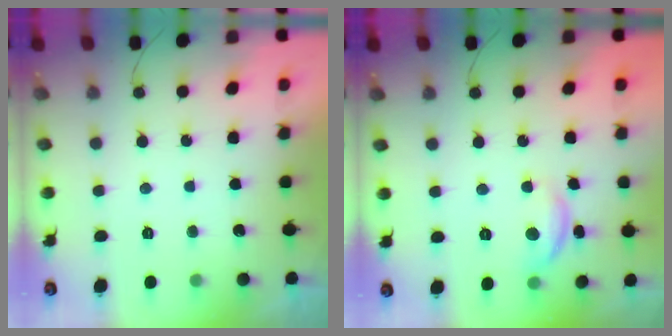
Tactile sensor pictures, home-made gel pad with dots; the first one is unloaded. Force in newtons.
{"total": 8.8, "press": 8.8, "slide": 0.5}